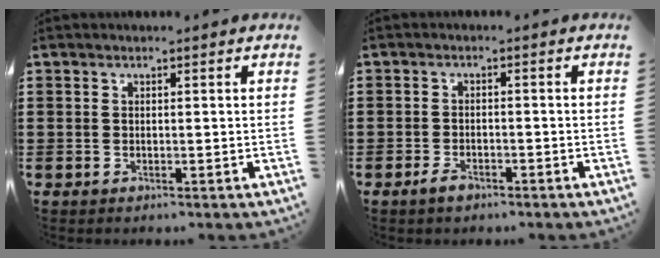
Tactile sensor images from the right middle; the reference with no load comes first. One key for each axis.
{"total": 2.0, "fx": -1.4, "fy": 0.8, "fz": 1.2, "tx": -0.030, "ty": -0.002, "tz": -0.029}